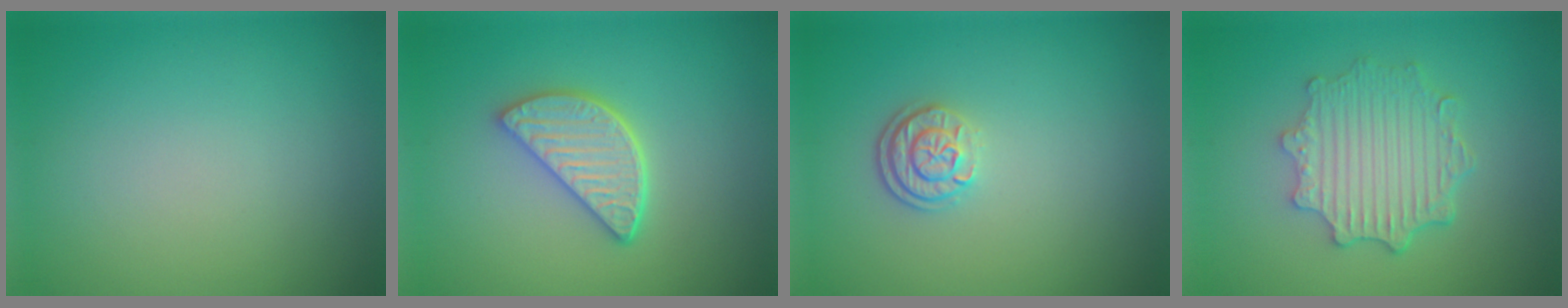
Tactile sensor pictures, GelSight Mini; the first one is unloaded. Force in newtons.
{"total": 4.1, "press": 3.3, "slide": 2.5}
{"total": 2.5, "press": 2.0, "slide": 1.5}
{"total": 4.6, "press": 3.8, "slide": 2.6}